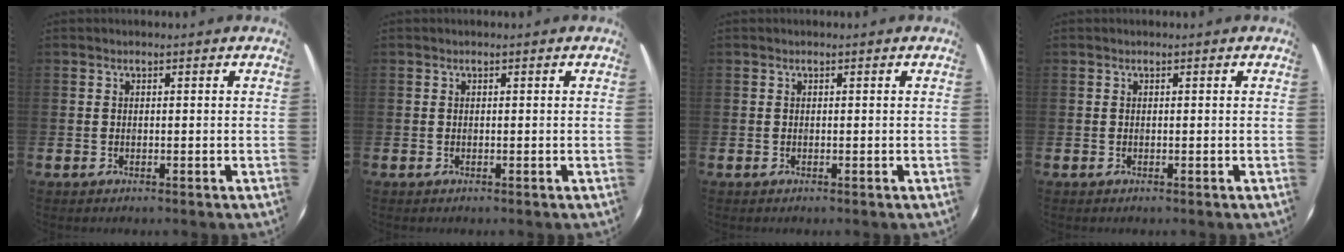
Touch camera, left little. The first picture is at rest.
{"total": 0.0}
{"total": 0.0}
{"total": 0.0}